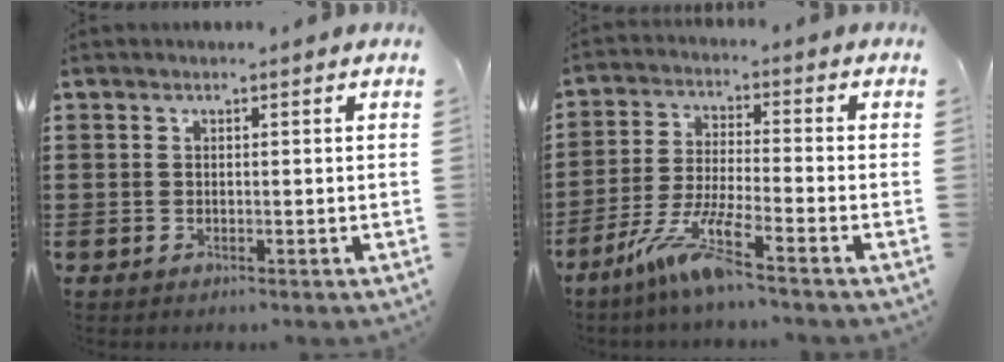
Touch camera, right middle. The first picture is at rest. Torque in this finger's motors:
{"motor_torque": [2.14, 0.00, 0.48, 0.08]}